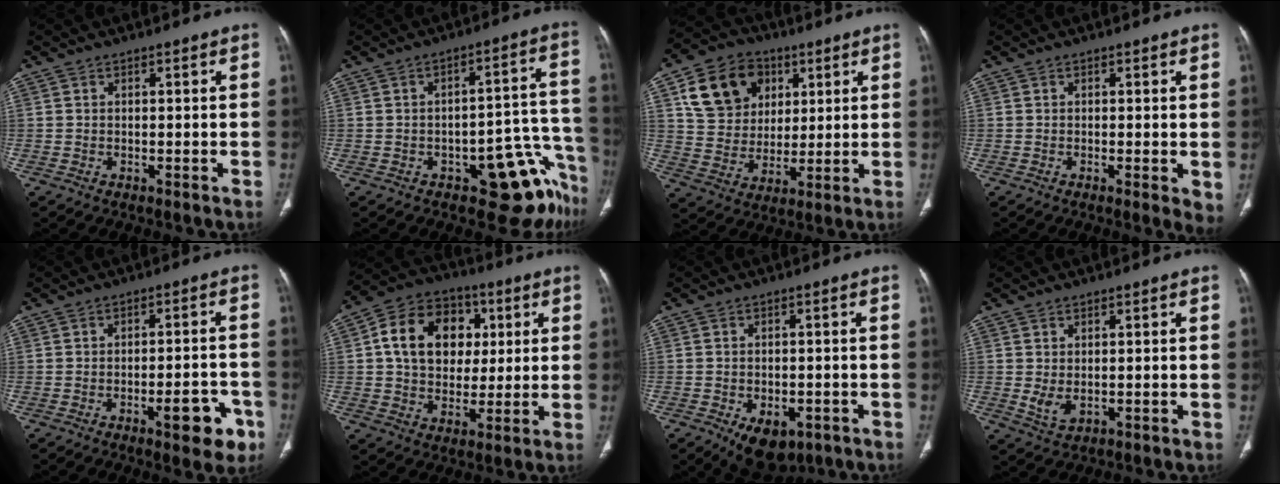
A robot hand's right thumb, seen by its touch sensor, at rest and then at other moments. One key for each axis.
{"total": 13.7, "fx": -8.0, "fy": 6.0, "fz": 9.4, "tx": -0.041, "ty": 0.087, "tz": -0.102}
{"total": 15.6, "fx": 6.1, "fy": 12.5, "fz": 7.2, "tx": -0.099, "ty": -0.002, "tz": 0.111}
{"total": 3.3, "fx": -0.2, "fy": 0.9, "fz": 3.1, "tx": -0.043, "ty": -0.011, "tz": -0.008}
{"total": 8.4, "fx": -4.0, "fy": 3.0, "fz": 6.7, "tx": -0.066, "ty": 0.024, "tz": -0.048}
{"total": 16.8, "fx": 3.6, "fy": 13.1, "fz": 9.8, "tx": -0.138, "ty": 0.011, "tz": 0.058}
{"total": 8.5, "fx": -4.2, "fy": 5.2, "fz": 5.4, "tx": -0.057, "ty": 0.009, "tz": -0.049}
{"total": 3.0, "fx": 0.2, "fy": 1.7, "fz": 2.4, "tx": -0.042, "ty": -0.006, "tz": 0.014}